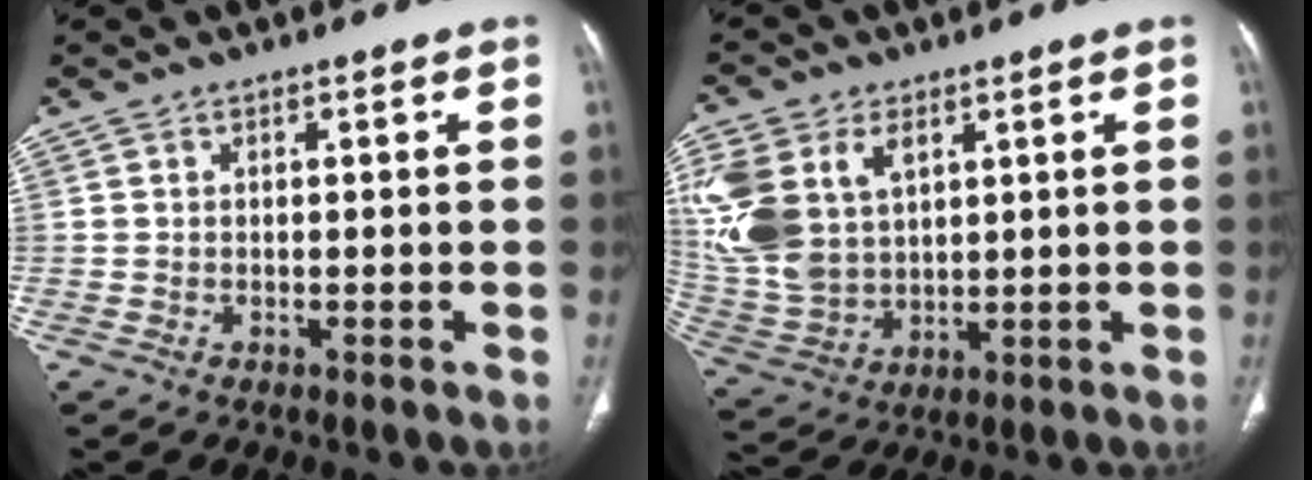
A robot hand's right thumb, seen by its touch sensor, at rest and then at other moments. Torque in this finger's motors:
{"motor_torque": [0.86, 3.22, 1.14, 1.34, 0.19]}